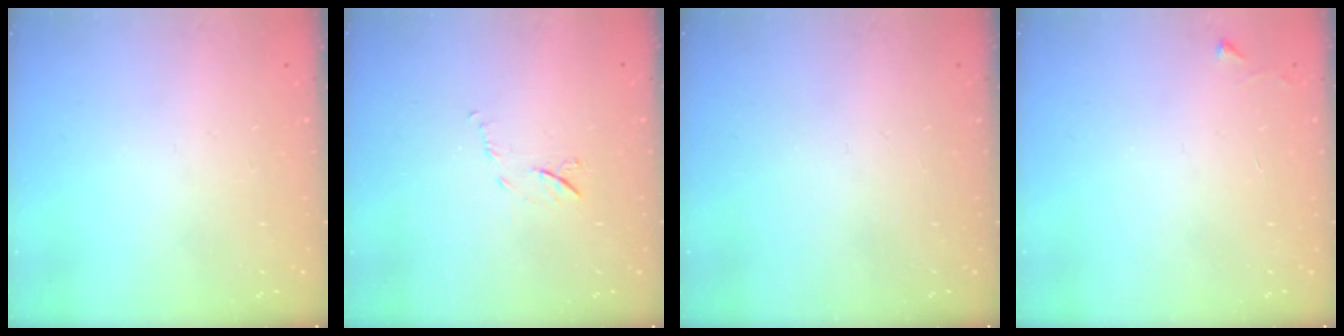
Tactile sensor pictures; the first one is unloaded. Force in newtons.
{"total": 7.0, "press": 7.0, "slide": 0.7}
{"total": 0.0}
{"total": 2.3, "press": 2.3, "slide": 0.4}